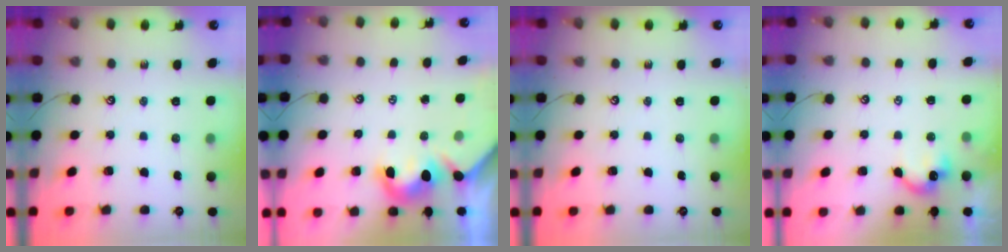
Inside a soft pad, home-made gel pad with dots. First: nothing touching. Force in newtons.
{"total": 2.0, "press": 1.8, "slide": 0.9}
{"total": 0.0}
{"total": 1.6, "press": 1.5, "slide": 0.4}